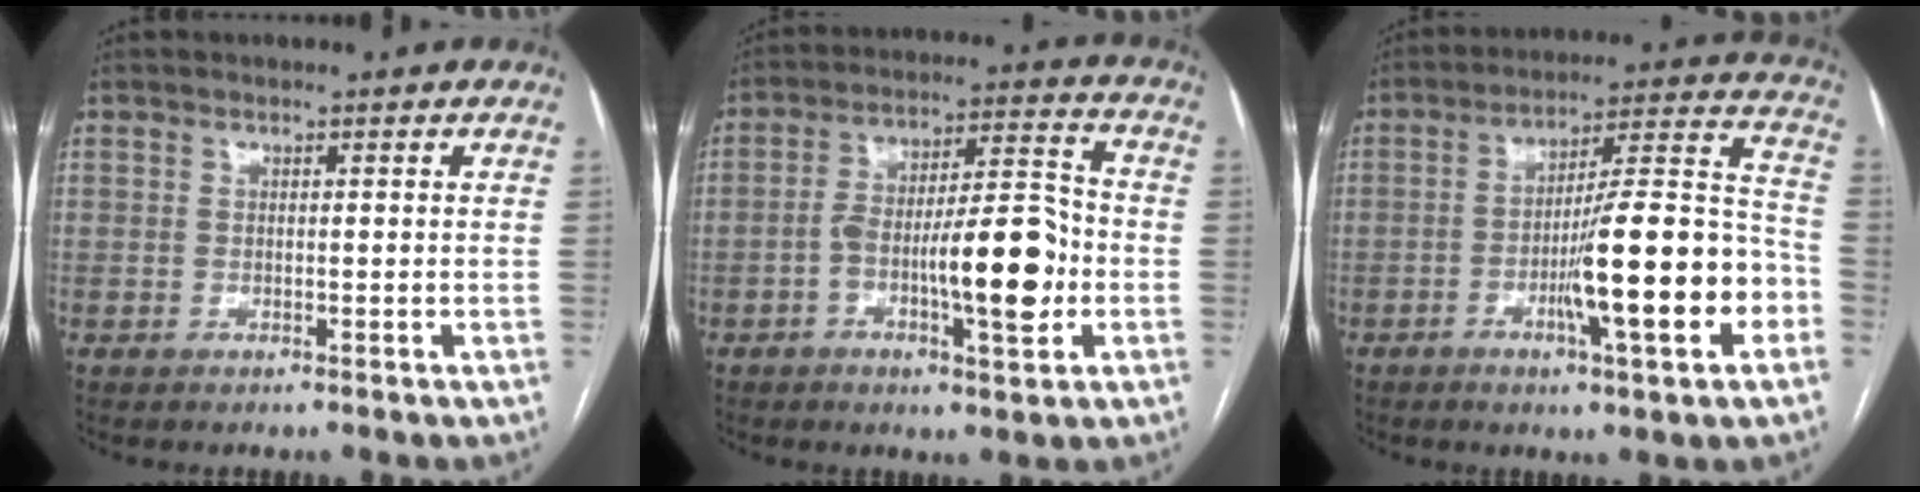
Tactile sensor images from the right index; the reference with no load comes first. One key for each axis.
{"total": 13.7, "fx": -3.6, "fy": 3.0, "fz": 12.8, "tx": -0.208, "ty": 0.021, "tz": -0.054}
{"total": 17.5, "fx": -5.8, "fy": 1.4, "fz": 16.4, "tx": -0.254, "ty": 0.008, "tz": -0.086}